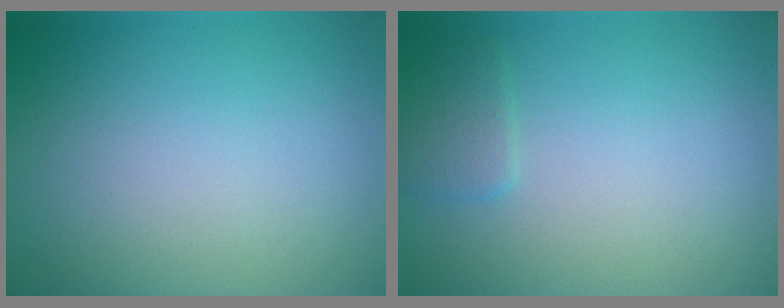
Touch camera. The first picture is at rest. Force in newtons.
{"total": 1.4, "press": 1.4, "slide": 0.1}